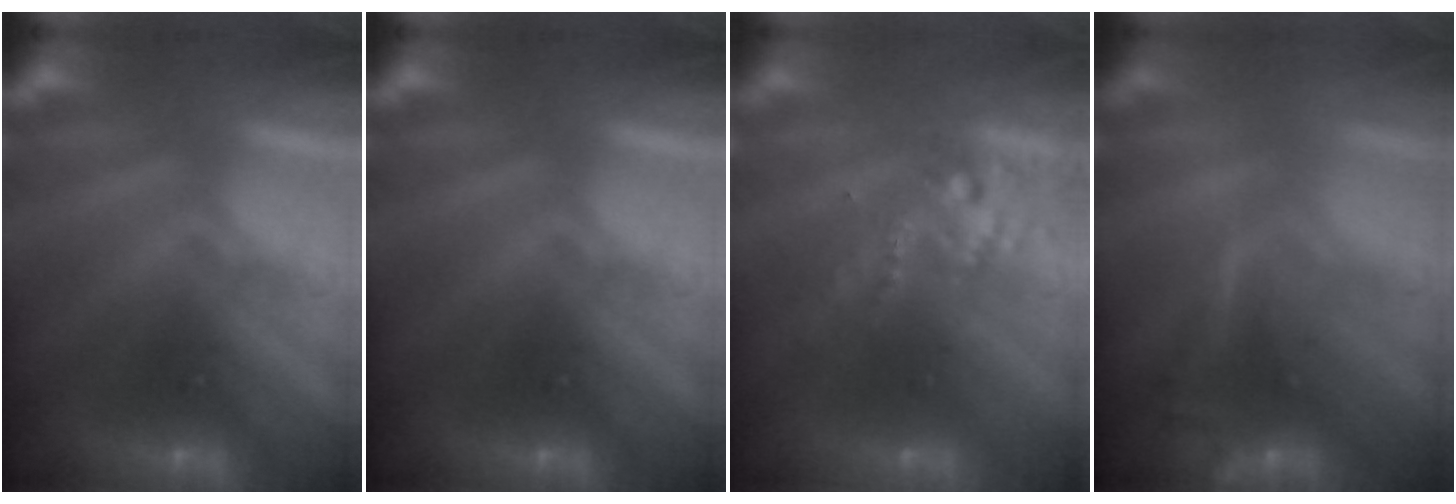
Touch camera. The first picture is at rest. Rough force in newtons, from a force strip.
{"total": 0.0}
{"total": 2.6}
{"total": 2.5}